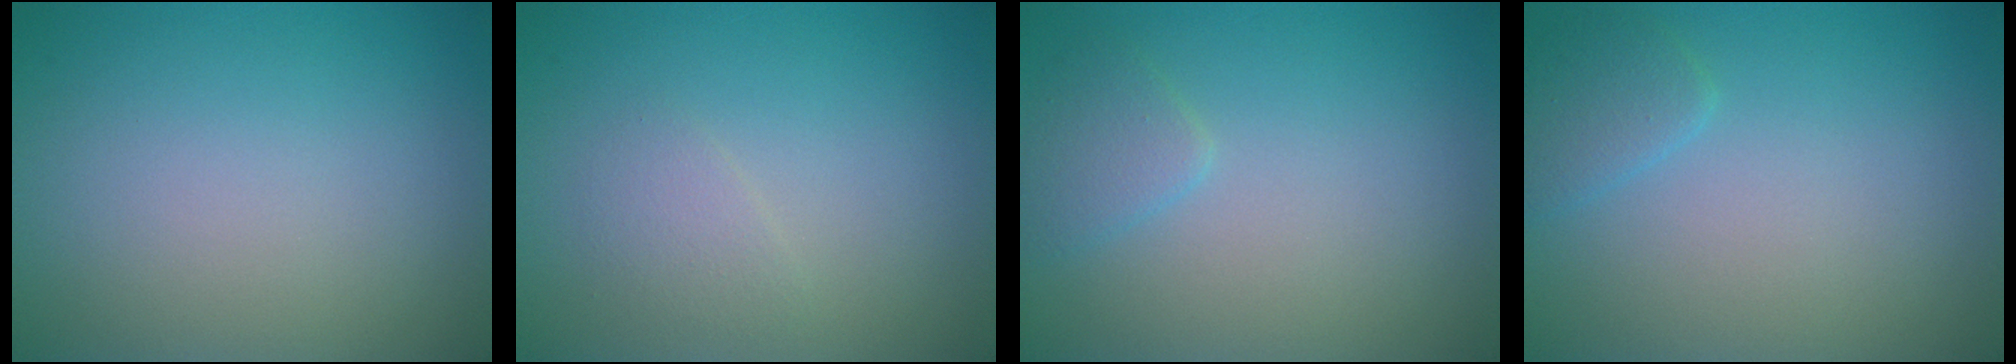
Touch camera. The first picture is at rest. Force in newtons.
{"total": 1.3, "press": 1.3, "slide": 0.0}
{"total": 1.6, "press": 1.6, "slide": 0.1}
{"total": 1.6, "press": 1.6, "slide": 0.1}